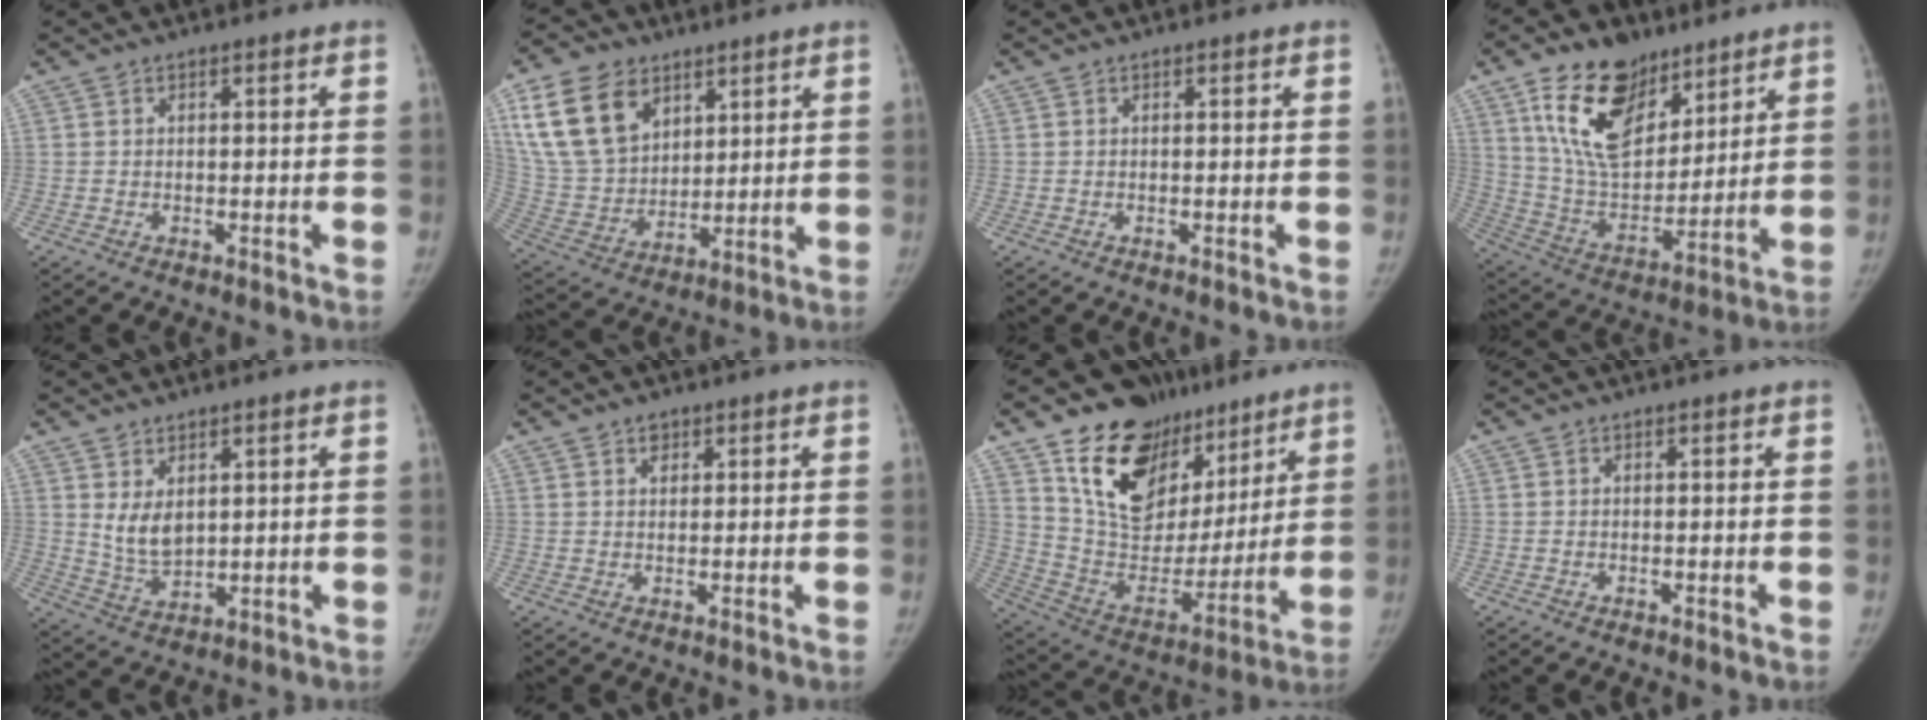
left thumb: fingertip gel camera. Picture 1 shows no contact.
{"total": 18.2, "force": [8.8, 12.5, 9.9], "torque": [-0.170, -0.024, 0.178]}
{"total": 0.0}
{"total": 19.8, "force": [11.4, 11.4, 11.5], "torque": [-0.160, -0.051, 0.215]}
{"total": 6.0, "force": [2.0, 3.6, 4.3], "torque": [-0.063, -0.022, 0.052]}
{"total": 1.9, "force": [1.1, 1.3, 0.8], "torque": [0.000, -0.005, 0.017]}
{"total": 25.5, "force": [15.4, 15.6, 13.1], "torque": [-0.166, -0.051, 0.264]}
{"total": 0.0}